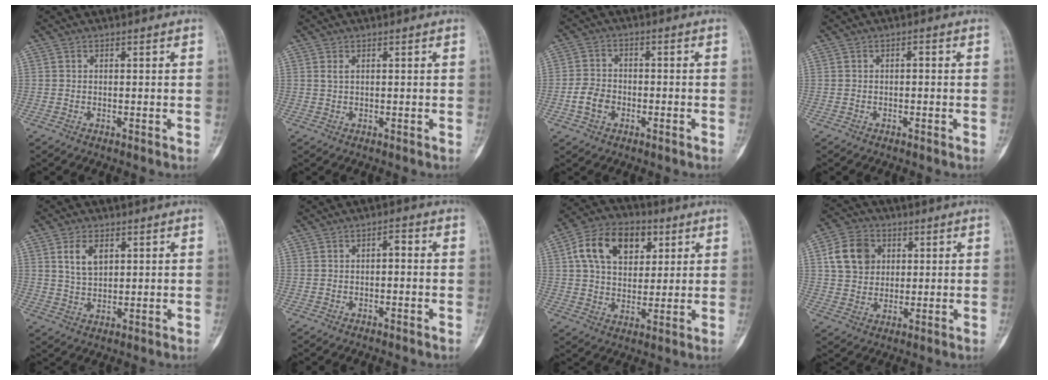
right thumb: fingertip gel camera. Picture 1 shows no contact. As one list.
[{"total": 0.8, "force": [0.4, 0.3, 0.6], "torque": [-0.015, 0.005, 0.010]}, {"total": 5.0, "force": [-1.9, 3.6, 2.9], "torque": [-0.048, 0.017, -0.038]}, {"total": 0.8, "force": [-0.1, 0.4, 0.7], "torque": [-0.007, 0.005, -0.005]}, {"total": 5.3, "force": [2.2, 3.1, 3.7], "torque": [-0.057, -0.010, 0.044]}, {"total": 1.8, "force": [-0.2, 0.9, 1.5], "torque": [-0.017, 0.013, -0.009]}, {"total": 14.9, "force": [5.3, 9.9, 9.8], "torque": [-0.143, 0.001, 0.088]}, {"total": 9.4, "force": [2.7, 7.7, 4.6], "torque": [-0.059, 0.000, 0.047]}]